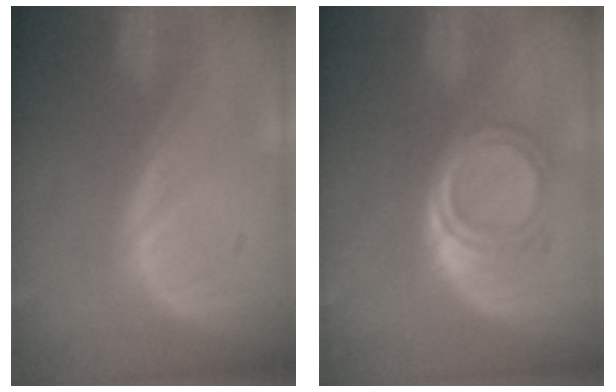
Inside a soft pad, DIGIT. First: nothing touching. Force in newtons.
{"total": 5.1, "press": 4.5, "slide": 2.4}